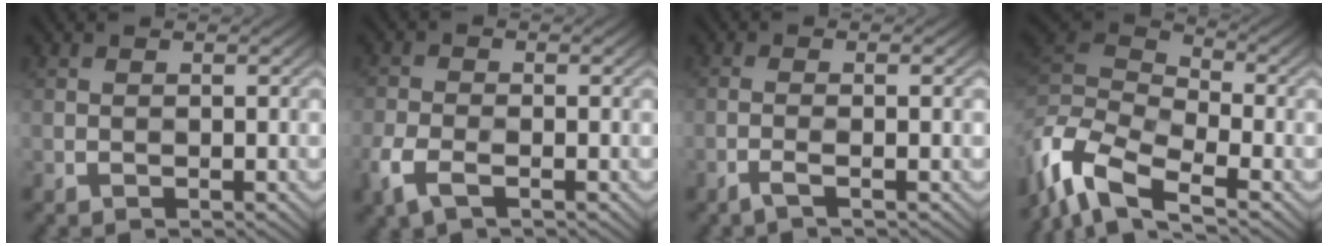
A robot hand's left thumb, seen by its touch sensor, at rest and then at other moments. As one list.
[{"total": 4.0, "force": [-1.4, 2.2, 3.1], "torque": [-0.073, -0.008, -0.038]}, {"total": 1.9, "force": [0.0, 0.2, 1.9], "torque": [-0.020, 0.011, -0.019]}, {"total": 10.4, "force": [-4.9, 4.8, 7.8], "torque": [-0.193, 0.003, -0.098]}]